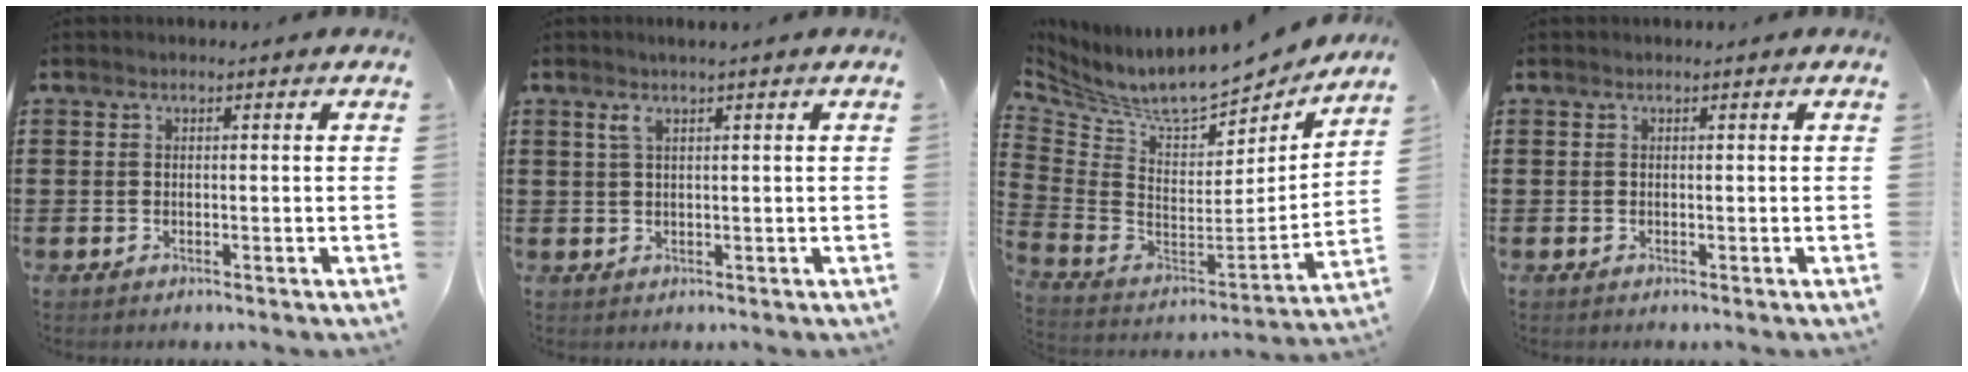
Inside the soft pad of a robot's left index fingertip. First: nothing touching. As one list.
[{"total": 2.0, "force": [0.9, 0.1, 1.8], "torque": [-0.039, 0.001, 0.016]}, {"total": 7.5, "force": [6.8, 1.4, 3.1], "torque": [-0.089, -0.064, 0.109]}, {"total": 0.0}]